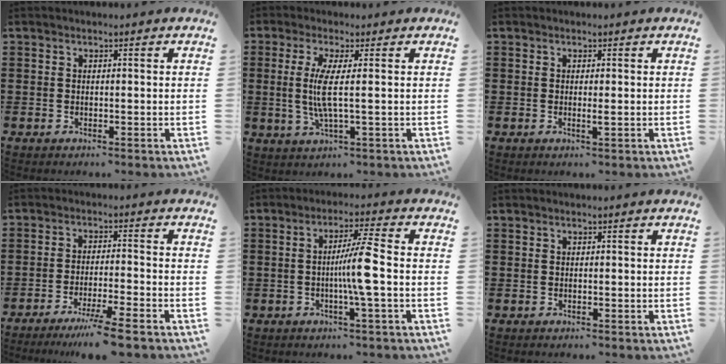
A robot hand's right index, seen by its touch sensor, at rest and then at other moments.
{"total": 5.9, "force": [0.3, 0.0, 5.9], "torque": [-0.125, -0.014, -0.003]}
{"total": 1.0, "force": [-0.1, 0.0, 1.0], "torque": [-0.018, -0.005, -0.001]}
{"total": 5.8, "force": [-4.5, -0.6, 3.6], "torque": [-0.068, -0.019, -0.084]}
{"total": 6.3, "force": [-1.0, -0.3, 6.2], "torque": [-0.110, -0.003, -0.025]}
{"total": 0.0}